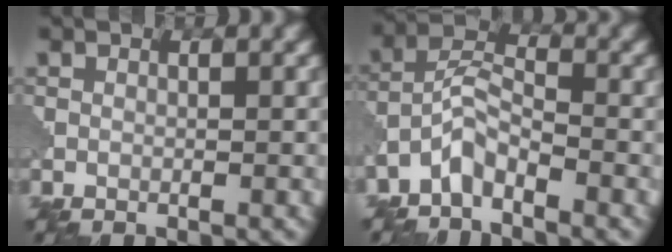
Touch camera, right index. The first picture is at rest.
{"total": 3.3, "force": [-2.6, 1.1, 1.8], "torque": [-0.038, 0.015, -0.062]}